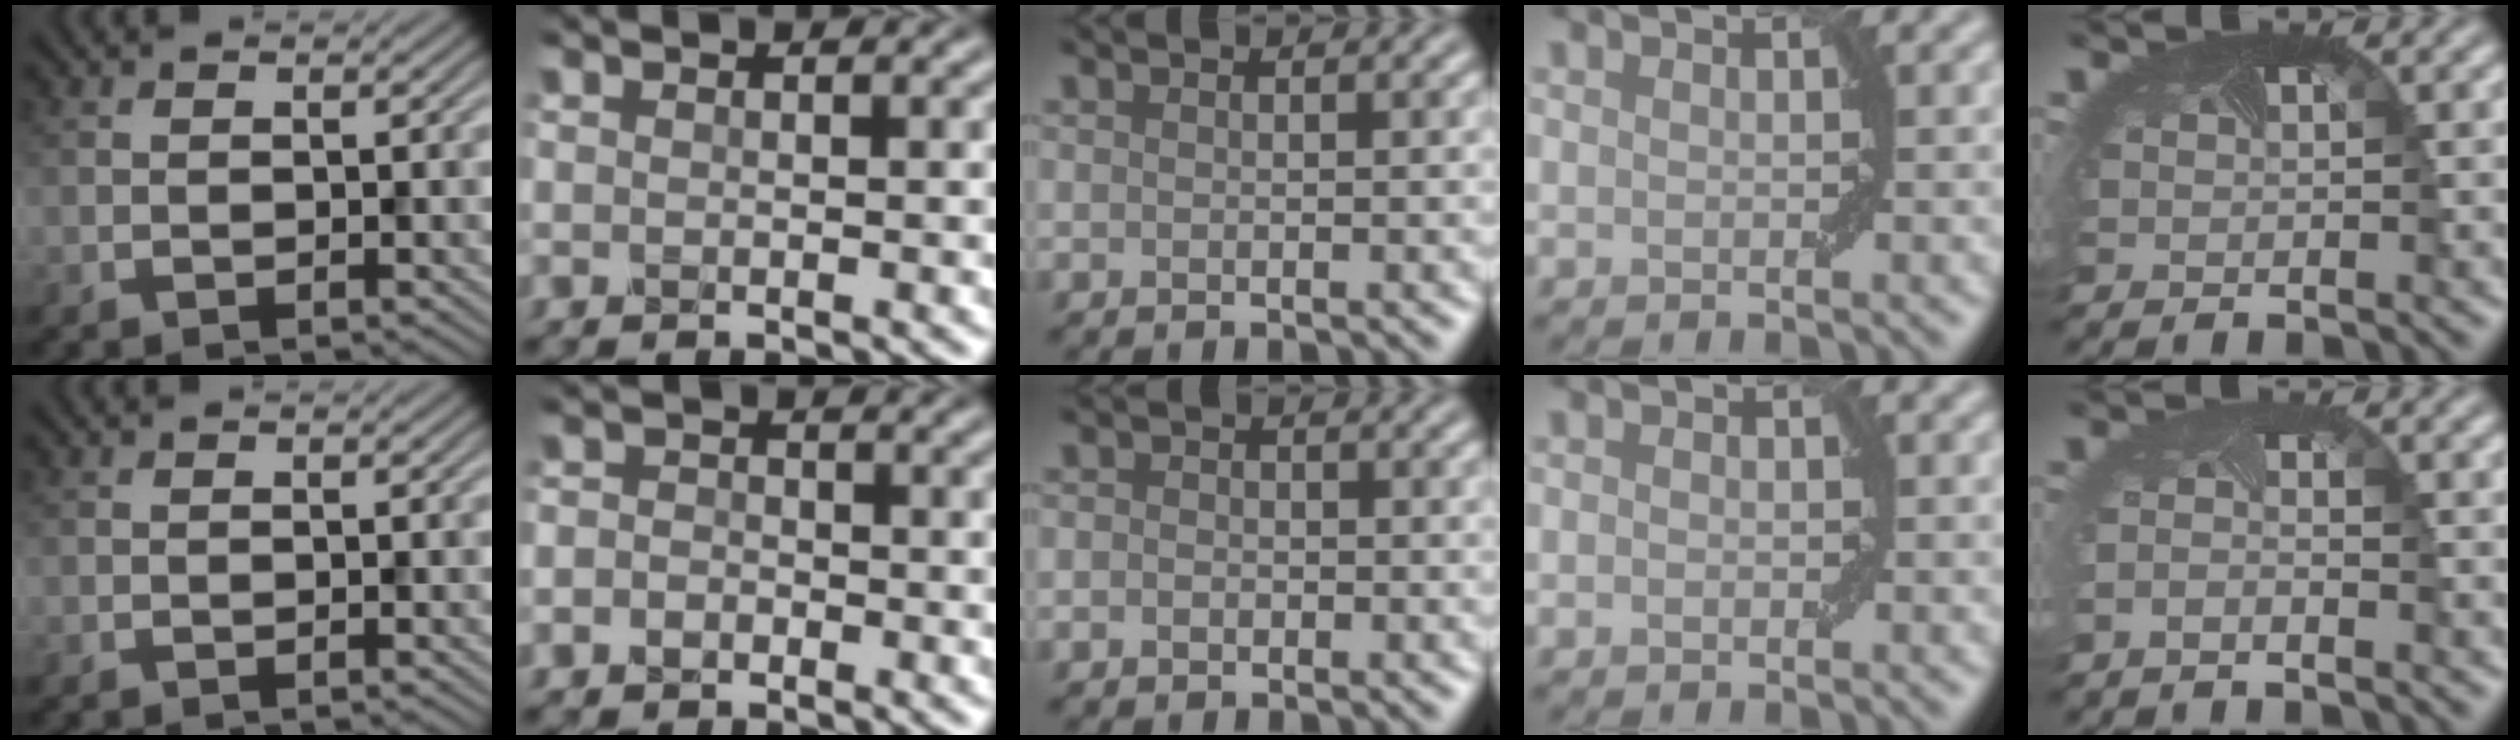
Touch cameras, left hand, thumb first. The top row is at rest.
{"index": {"total": 1.6, "force": [-0.8, 1.4, 0.4], "torque": [0.007, 0.005, -0.026]}, "middle": {"total": 1.2, "force": [-0.3, 1.1, 0.5], "torque": [0.001, -0.003, -0.013]}, "ring": {"total": 0.8, "force": [-0.1, 0.6, 0.6], "torque": [-0.007, 0.002, -0.001]}, "little": {"total": 1.0, "force": [-0.9, -0.1, 0.5], "torque": [-0.024, -0.009, -0.021]}}